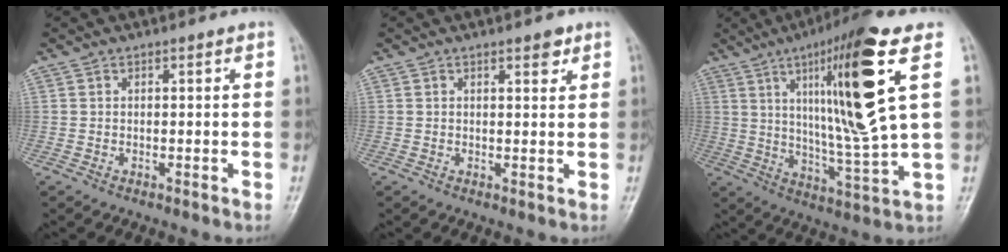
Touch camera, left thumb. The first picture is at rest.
{"total": 2.4, "force": [1.6, 0.9, 1.6], "torque": [-0.013, -0.008, 0.022]}
{"total": 20.4, "force": [6.8, 1.3, 19.2], "torque": [-0.320, -0.036, 0.107]}